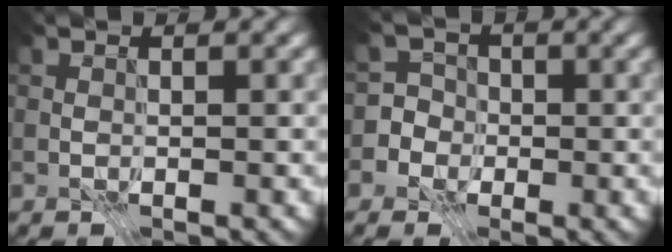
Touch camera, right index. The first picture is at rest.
{"total": 4.9, "force": [-2.0, 4.5, 0.6], "torque": [0.010, 0.023, -0.070]}